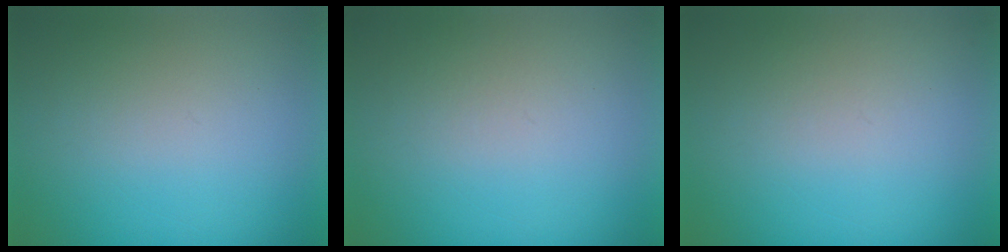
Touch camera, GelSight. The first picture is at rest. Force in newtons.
{"total": 1.2}
{"total": 1.3}